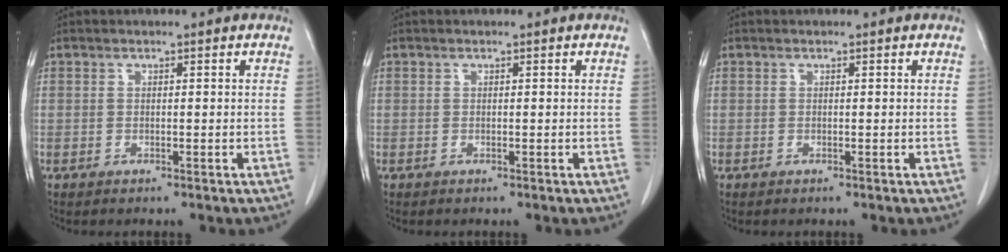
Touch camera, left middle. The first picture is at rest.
{"total": 0.0}
{"total": 0.0}